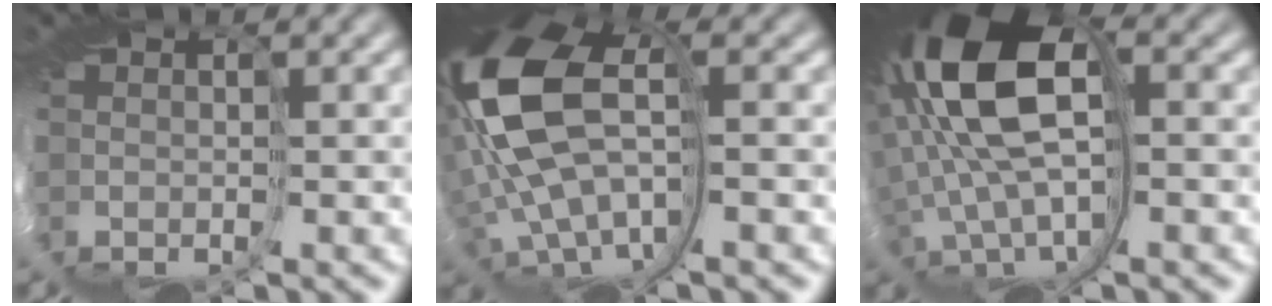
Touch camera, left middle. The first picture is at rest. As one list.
[{"total": 12.6, "force": [2.5, 6.4, 10.6], "torque": [-0.241, -0.014, 0.060]}, {"total": 12.0, "force": [3.4, 5.8, 10.0], "torque": [-0.215, 0.005, 0.057]}]